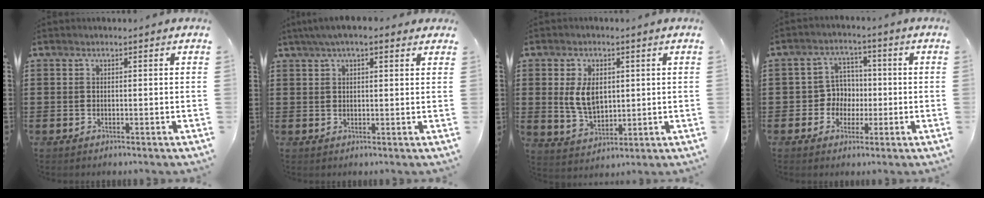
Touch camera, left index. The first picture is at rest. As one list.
[{"total": 3.8, "force": [2.5, 1.0, 2.7], "torque": [-0.056, 0.008, 0.045]}, {"total": 6.1, "force": [1.2, 4.0, 4.5], "torque": [-0.103, 0.004, 0.015]}, {"total": 4.9, "force": [-0.6, 4.7, 1.4], "torque": [-0.045, 0.014, -0.015]}]